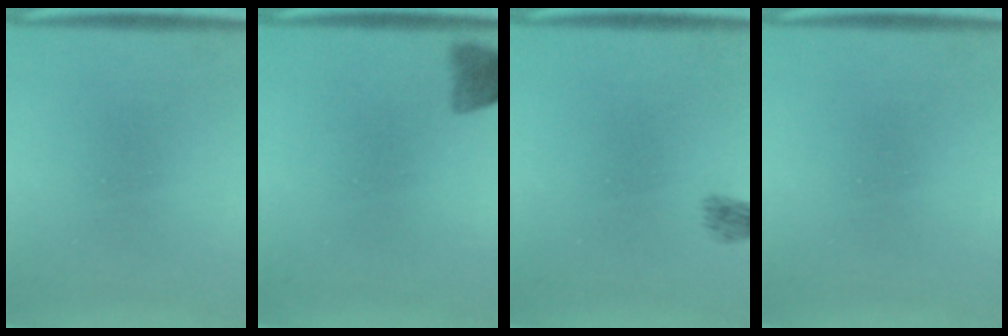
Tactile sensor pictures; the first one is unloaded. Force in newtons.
{"total": 3.0}
{"total": 3.0}
{"total": 0.0}